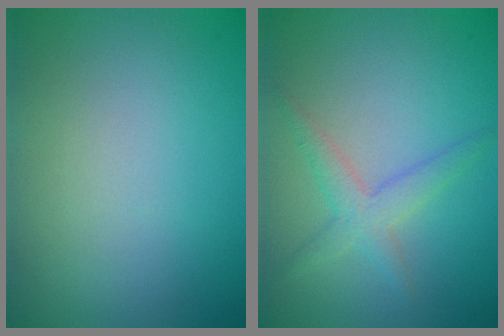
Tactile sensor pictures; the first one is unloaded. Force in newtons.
{"total": 2.4, "press": 2.4, "slide": 0.1}